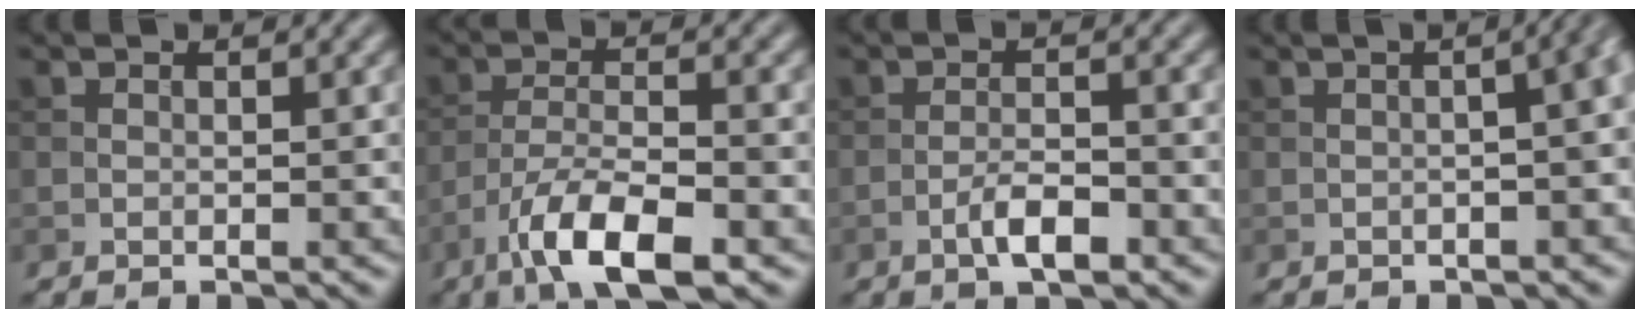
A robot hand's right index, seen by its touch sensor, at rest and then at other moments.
{"total": 8.0, "force": [-4.7, 2.4, 6.1], "torque": [-0.110, 0.001, -0.089]}
{"total": 3.3, "force": [-1.7, 0.8, 2.6], "torque": [-0.050, 0.006, -0.035]}
{"total": 13.5, "force": [1.9, 7.4, 11.2], "torque": [-0.030, 0.057, -0.019]}